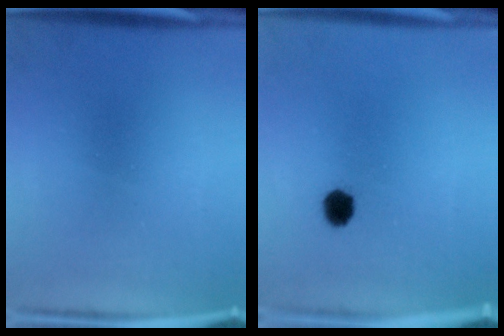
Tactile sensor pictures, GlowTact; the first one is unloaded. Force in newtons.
{"total": 3.1}